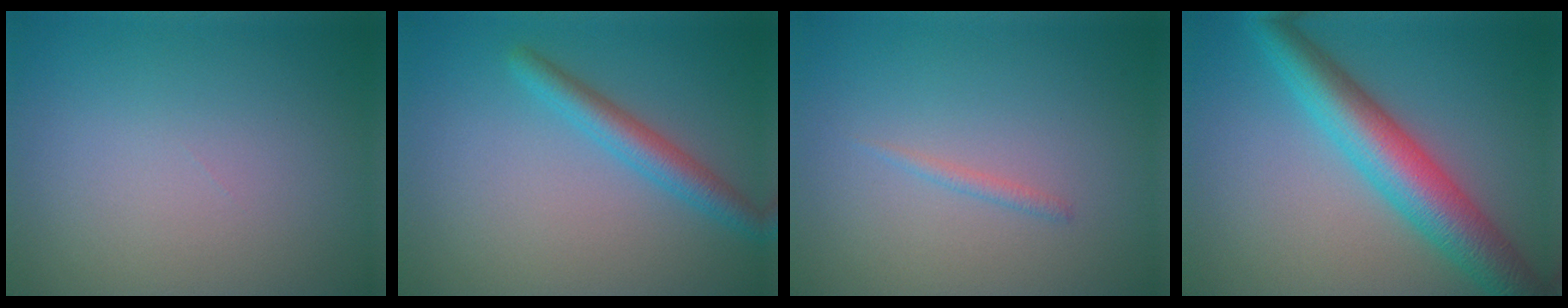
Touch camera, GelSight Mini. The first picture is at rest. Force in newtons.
{"total": 2.9, "press": 2.9, "slide": 0.2}
{"total": 0.7, "press": 0.7, "slide": 0.0}
{"total": 7.2, "press": 7.2, "slide": 0.1}